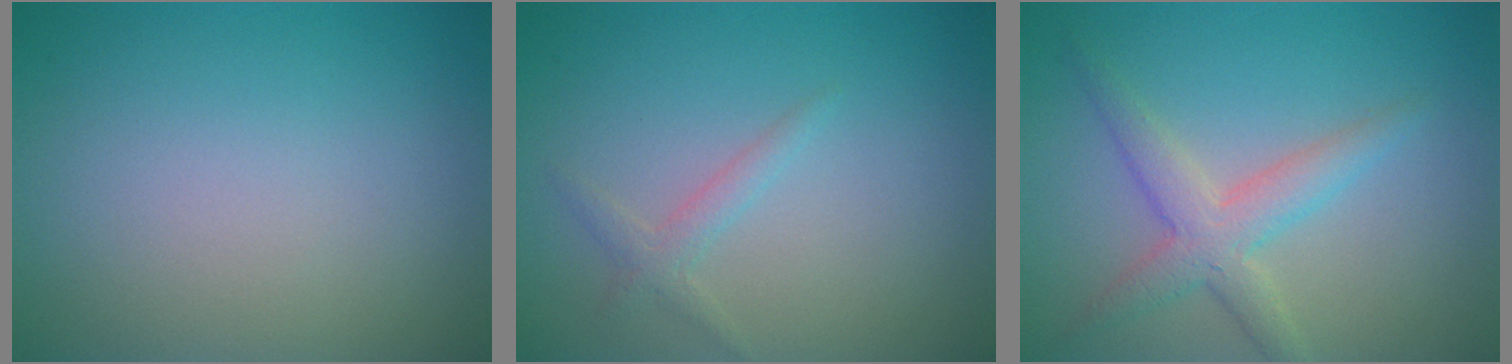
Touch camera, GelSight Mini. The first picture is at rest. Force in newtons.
{"total": 1.4, "press": 1.4, "slide": 0.1}
{"total": 3.4, "press": 3.4, "slide": 0.0}